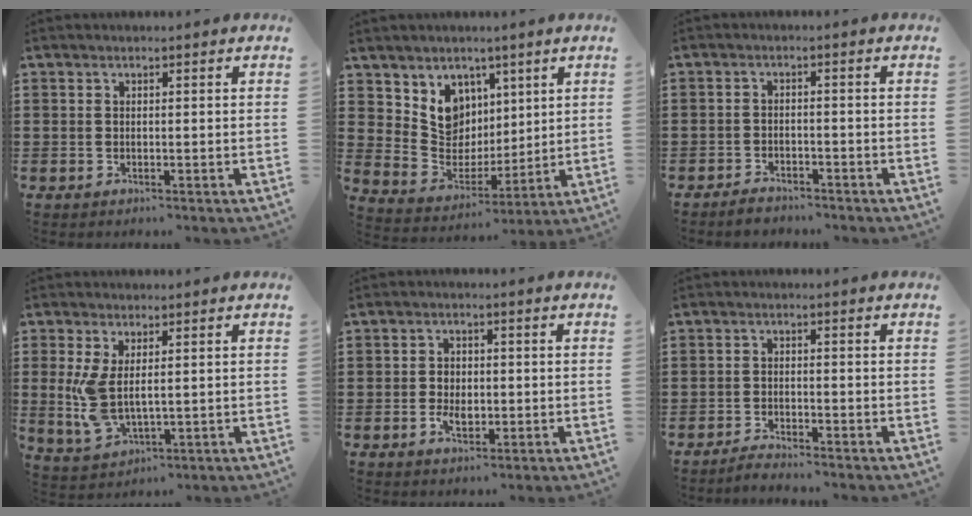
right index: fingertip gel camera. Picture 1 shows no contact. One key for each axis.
{"total": 7.8, "fx": 3.9, "fy": 6.6, "fz": 1.5, "tx": -0.065, "ty": -0.029, "tz": 0.078}
{"total": 2.1, "fx": -2.0, "fy": 0.3, "fz": 0.0, "tx": -0.007, "ty": 0.004, "tz": -0.043}
{"total": 6.2, "fx": 1.0, "fy": 2.8, "fz": 5.5, "tx": -0.137, "ty": -0.008, "tz": 0.014}
{"total": 3.1, "fx": -0.8, "fy": 2.1, "fz": 2.2, "tx": -0.042, "ty": 0.005, "tz": -0.015}
{"total": 2.0, "fx": -2.0, "fy": -0.1, "fz": 0.0, "tx": -0.005, "ty": 0.004, "tz": -0.040}